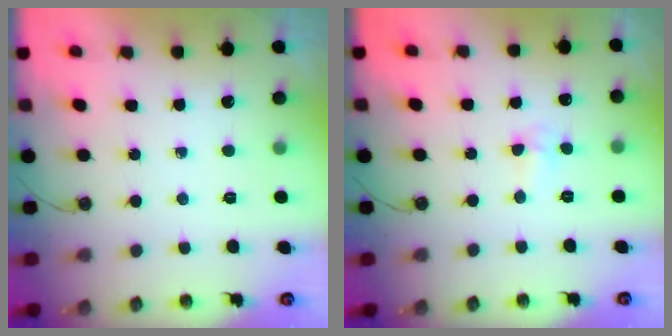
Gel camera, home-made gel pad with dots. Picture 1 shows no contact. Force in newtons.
{"total": 2.5, "press": 2.4, "slide": 0.9}